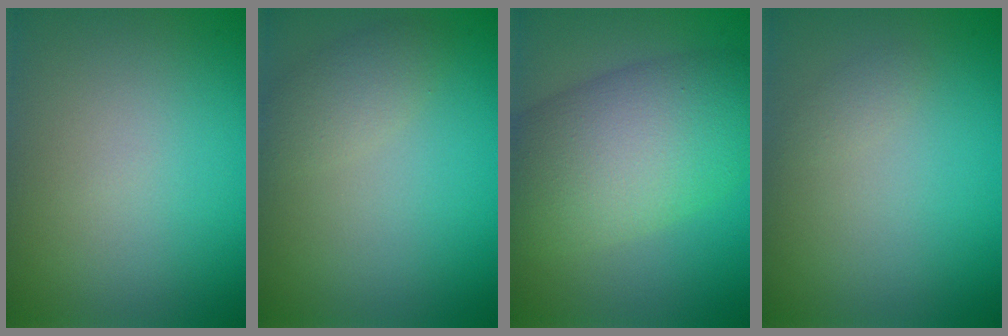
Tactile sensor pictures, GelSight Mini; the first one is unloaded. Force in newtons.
{"total": 2.0, "press": 2.0, "slide": 0.0}
{"total": 9.4, "press": 9.4, "slide": 0.2}
{"total": 0.7, "press": 0.7, "slide": 0.0}